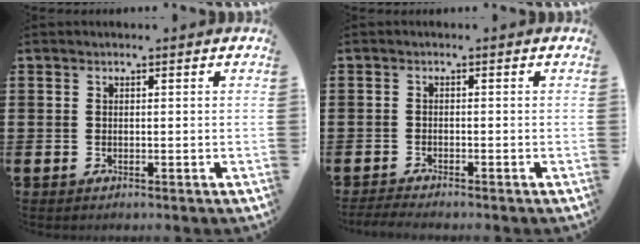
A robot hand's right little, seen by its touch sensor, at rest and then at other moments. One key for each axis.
{"total": 1.2, "fx": -1.2, "fy": 0.0, "fz": 0.3, "tx": -0.007, "ty": 0.000, "tz": -0.023}